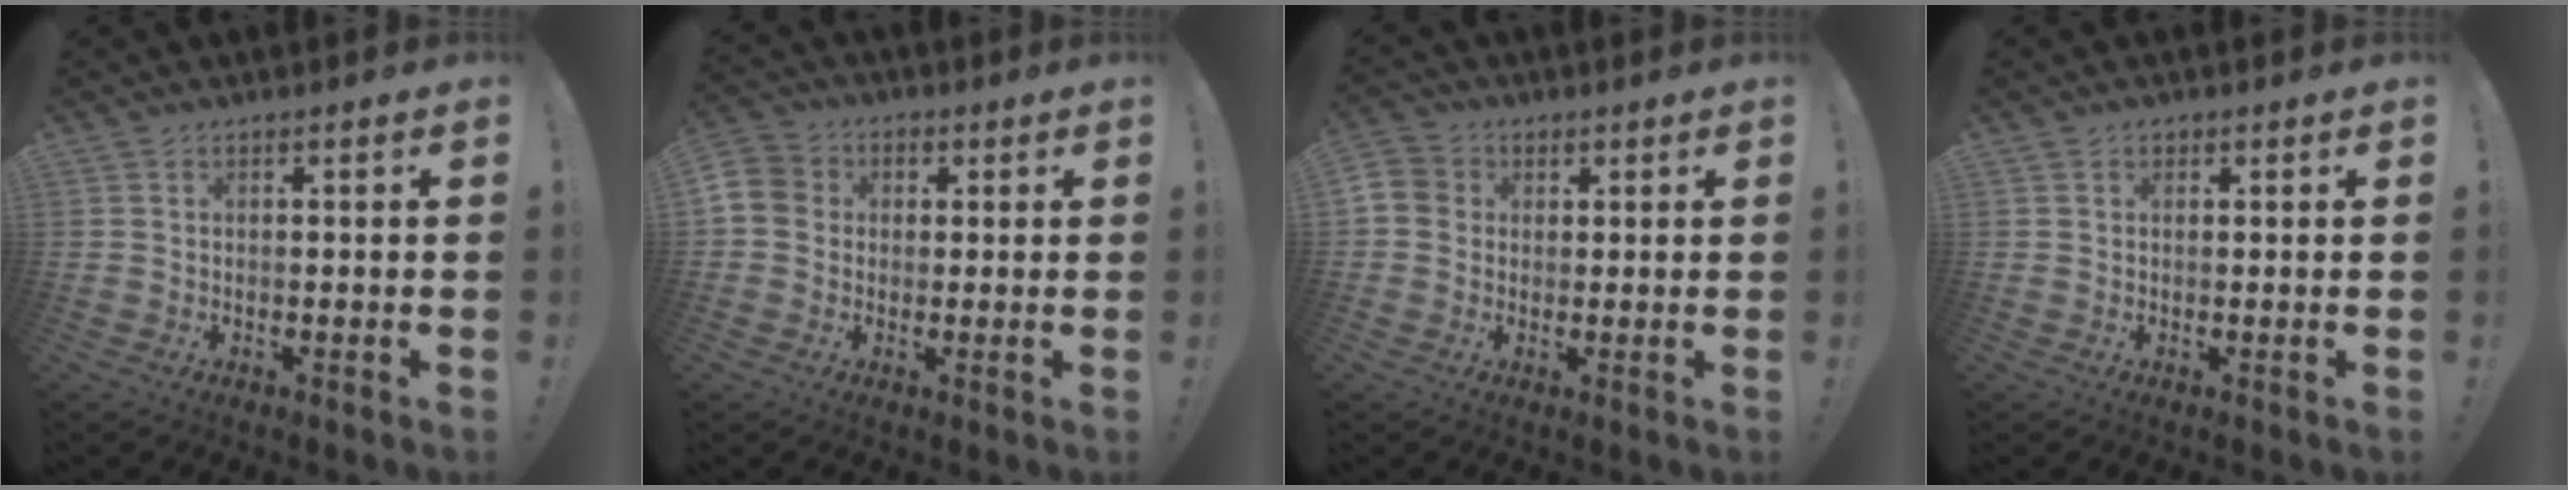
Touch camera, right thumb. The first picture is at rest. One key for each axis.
{"total": 6.9, "fx": -0.3, "fy": 6.3, "fz": 2.8, "tx": -0.052, "ty": 0.022, "tz": -0.001}
{"total": 5.1, "fx": 0.6, "fy": 4.7, "fz": 1.8, "tx": -0.041, "ty": 0.008, "tz": 0.012}
{"total": 0.9, "fx": 0.3, "fy": 0.8, "fz": 0.2, "tx": -0.003, "ty": 0.001, "tz": 0.005}